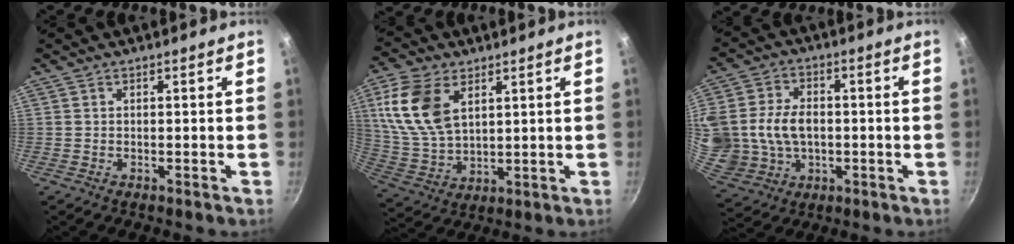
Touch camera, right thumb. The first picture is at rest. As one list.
[{"total": 14.3, "force": [5.3, 8.5, 10.2], "torque": [-0.197, -0.018, 0.114]}, {"total": 18.2, "force": [0.0, 14.3, 11.2], "torque": [-0.246, 0.012, 0.016]}]